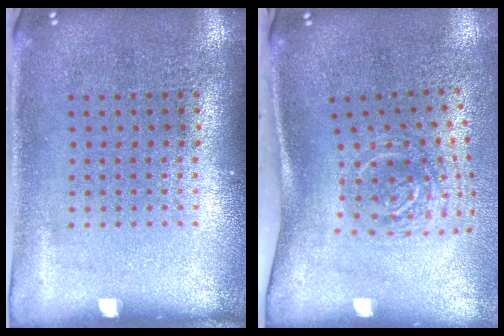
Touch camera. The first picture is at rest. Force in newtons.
{"total": 2.0, "press": 1.3, "slide": 1.5}